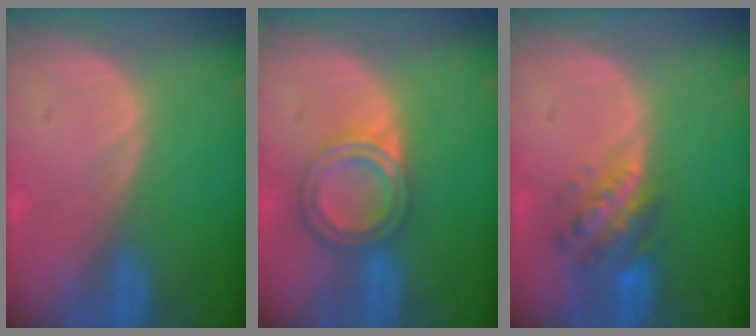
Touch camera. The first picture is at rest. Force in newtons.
{"total": 6.1, "press": 5.5, "slide": 2.6}
{"total": 6.0, "press": 5.8, "slide": 1.6}